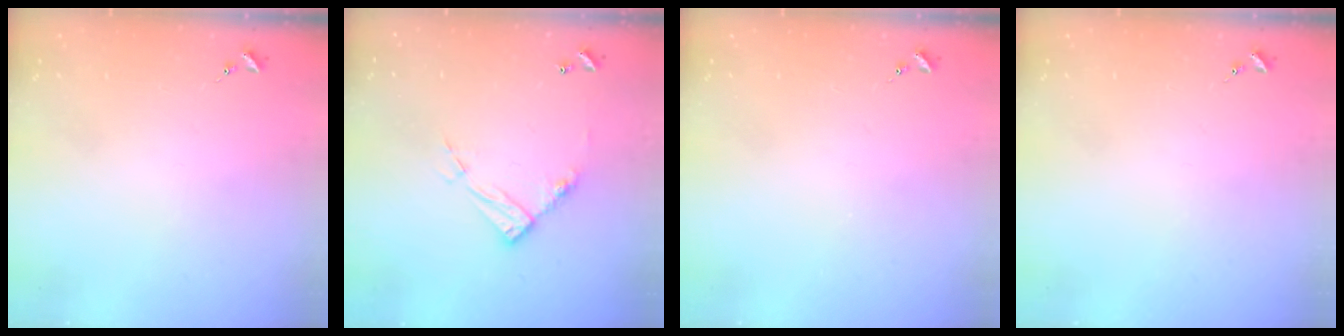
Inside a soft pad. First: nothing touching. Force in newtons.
{"total": 11.8, "press": 11.7, "slide": 1.1}
{"total": 0.0}
{"total": 0.0}